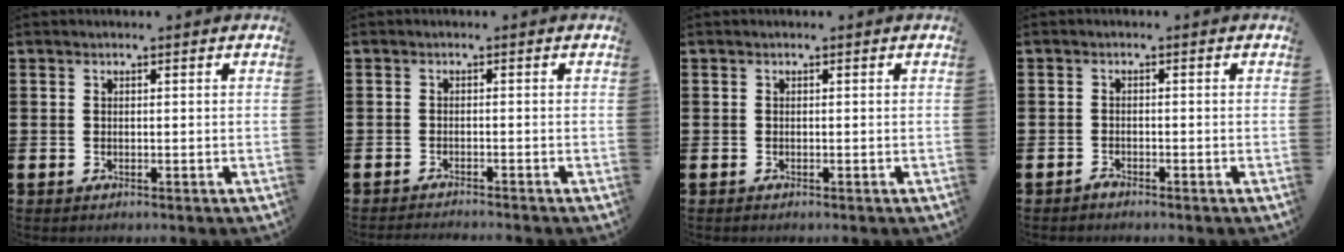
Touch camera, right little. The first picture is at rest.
{"total": 1.0, "force": [-0.9, -0.2, 0.0], "torque": [0.001, 0.001, -0.019]}
{"total": 0.0}
{"total": 0.8, "force": [-0.8, 0.1, 0.0], "torque": [-0.003, -0.002, -0.016]}